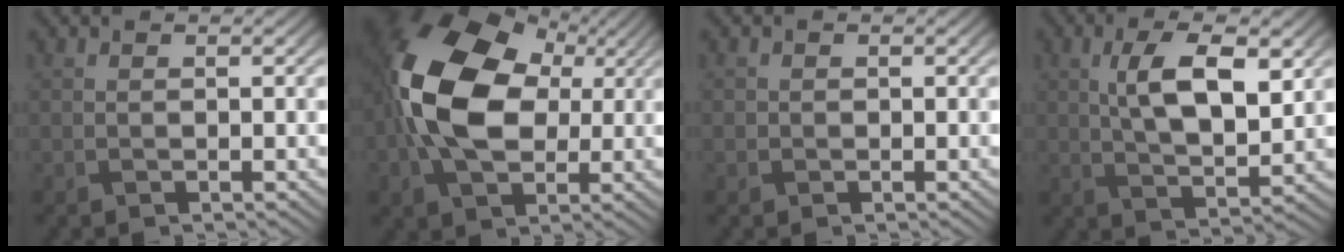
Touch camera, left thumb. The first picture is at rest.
{"total": 16.4, "force": [1.7, 11.3, 11.9], "torque": [-0.257, 0.008, 0.027]}
{"total": 0.8, "force": [-0.1, 0.8, 0.0], "torque": [0.004, -0.003, -0.005]}
{"total": 9.0, "force": [2.2, 3.8, 7.8], "torque": [-0.146, 0.004, 0.040]}